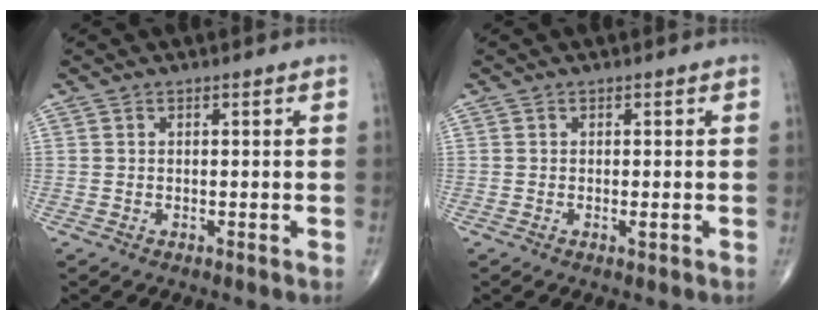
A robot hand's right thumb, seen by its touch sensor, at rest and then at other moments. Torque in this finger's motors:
{"motor_torque": [3.28, 1.73, 0.93, -0.23, 0.34]}